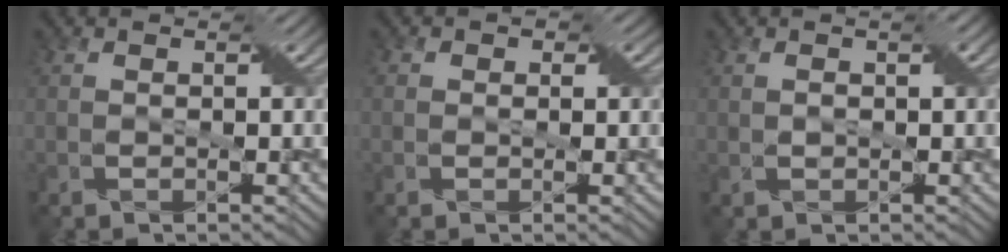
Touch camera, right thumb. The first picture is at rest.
{"total": 1.2, "force": [0.4, 1.1, 0.3], "torque": [-0.004, -0.001, -0.003]}
{"total": 1.2, "force": [0.3, 0.5, 1.0], "torque": [-0.019, 0.004, 0.007]}